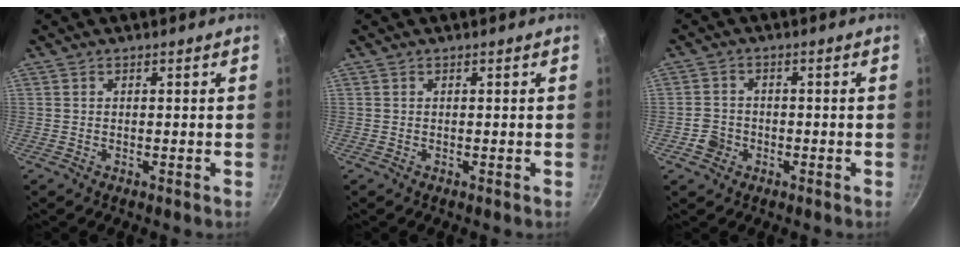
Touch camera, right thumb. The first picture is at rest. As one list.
[{"total": 0.0}, {"total": 3.7, "force": [-1.5, 3.3, 1.0], "torque": [-0.007, 0.022, -0.027]}]